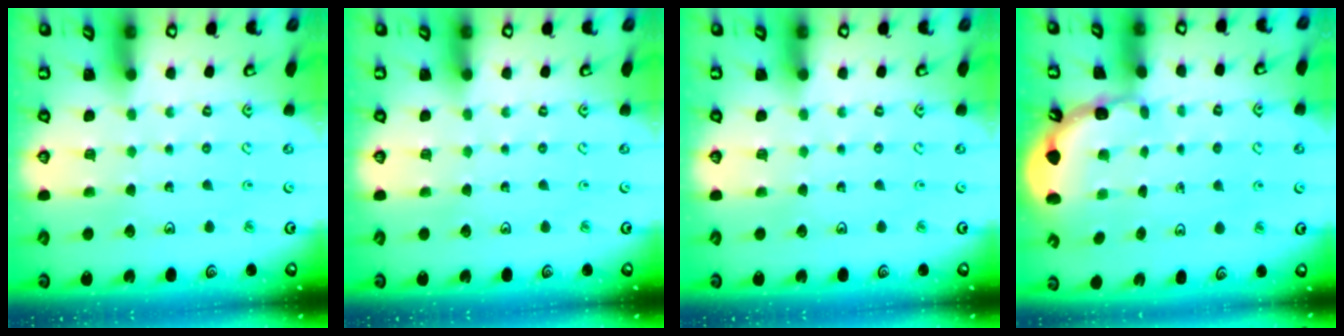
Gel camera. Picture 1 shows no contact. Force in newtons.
{"total": 0.0}
{"total": 0.0}
{"total": 1.9, "press": 1.8, "slide": 0.6}